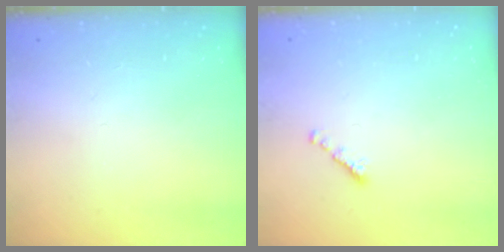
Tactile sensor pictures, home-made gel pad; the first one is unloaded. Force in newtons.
{"total": 1.5, "press": 1.4, "slide": 0.5}